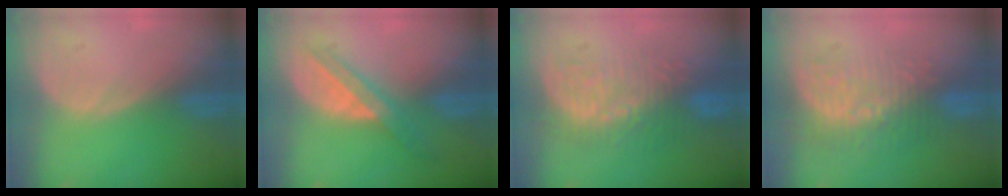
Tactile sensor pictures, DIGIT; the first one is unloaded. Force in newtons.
{"total": 5.9, "press": 5.2, "slide": 2.9}
{"total": 8.8, "press": 8.7, "slide": 1.3}
{"total": 10.0, "press": 8.7, "slide": 4.8}